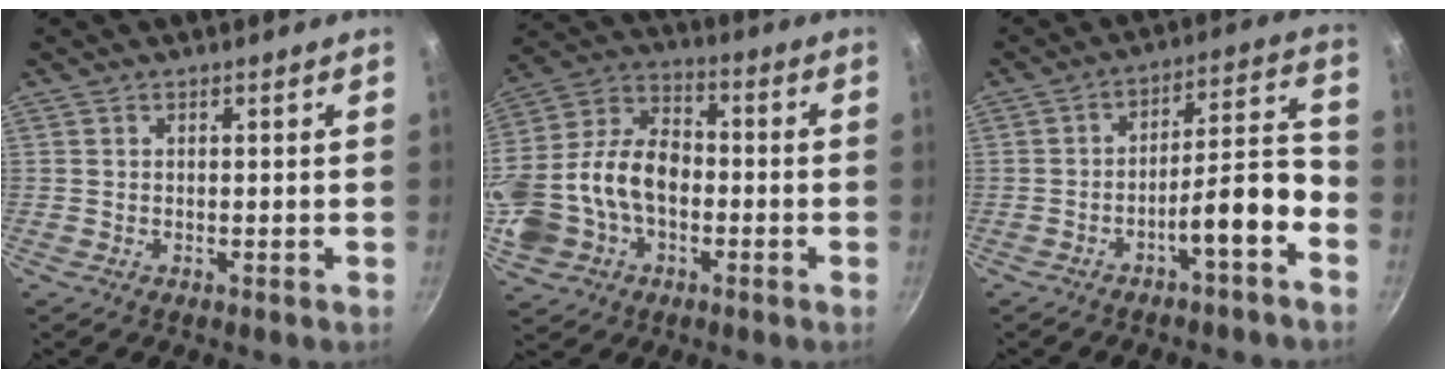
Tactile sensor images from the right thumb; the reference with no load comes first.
{"total": 20.7, "force": [-3.4, 14.7, 14.1], "torque": [-0.282, 0.054, -0.062]}
{"total": 9.8, "force": [-5.1, 2.1, 8.2], "torque": [-0.114, 0.058, -0.074]}